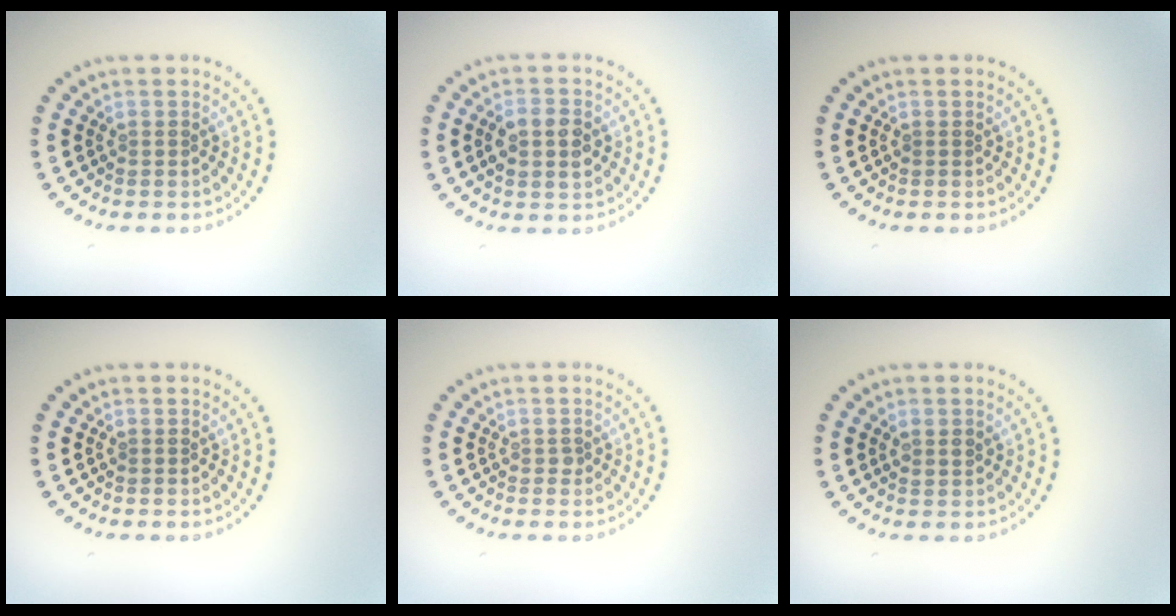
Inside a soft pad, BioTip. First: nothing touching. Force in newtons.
{"total": 3.6, "press": 3.6, "slide": 0.1}
{"total": 0.0}
{"total": 0.0}
{"total": 0.5, "press": 0.4, "slide": 0.3}
{"total": 1.1, "press": 1.0, "slide": 0.5}